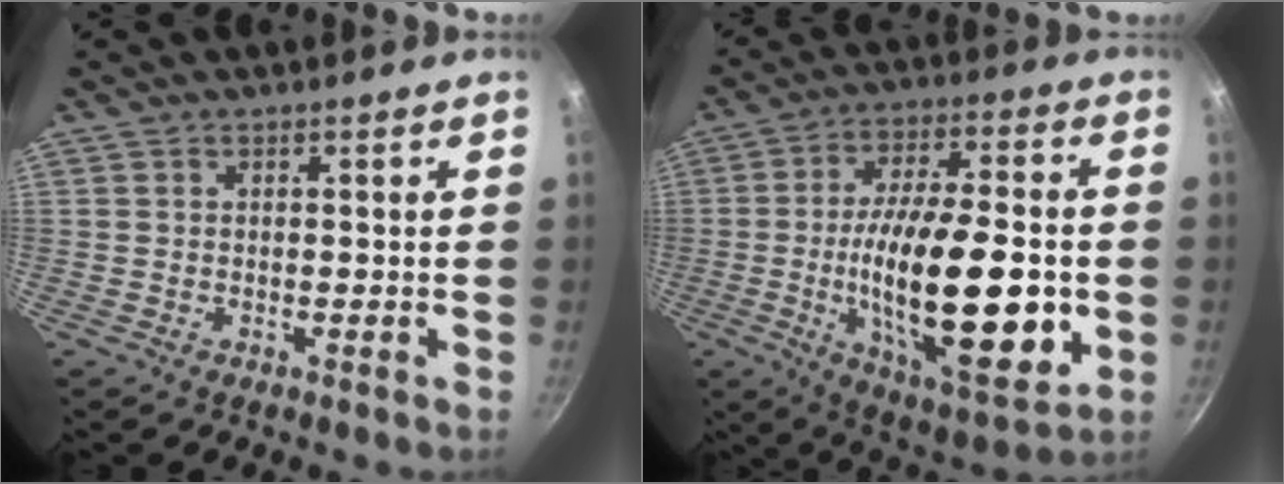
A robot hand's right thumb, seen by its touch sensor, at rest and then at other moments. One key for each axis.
{"total": 24.4, "fx": -3.4, "fy": 8.6, "fz": 22.6, "tx": -0.371, "ty": -0.003, "tz": -0.055}